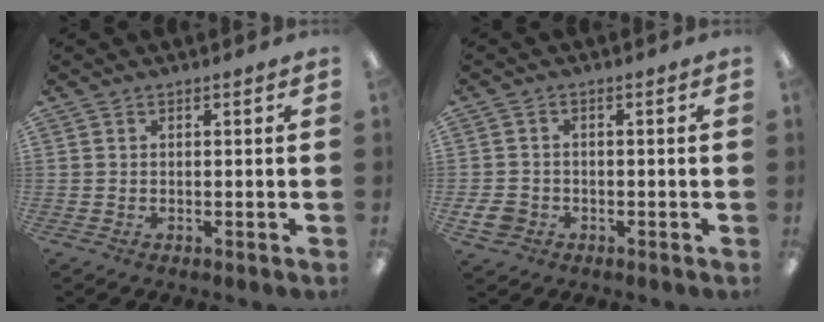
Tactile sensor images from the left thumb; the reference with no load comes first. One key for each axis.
{"total": 3.9, "fx": -1.5, "fy": 3.2, "fz": 1.5, "tx": -0.035, "ty": 0.004, "tz": -0.030}